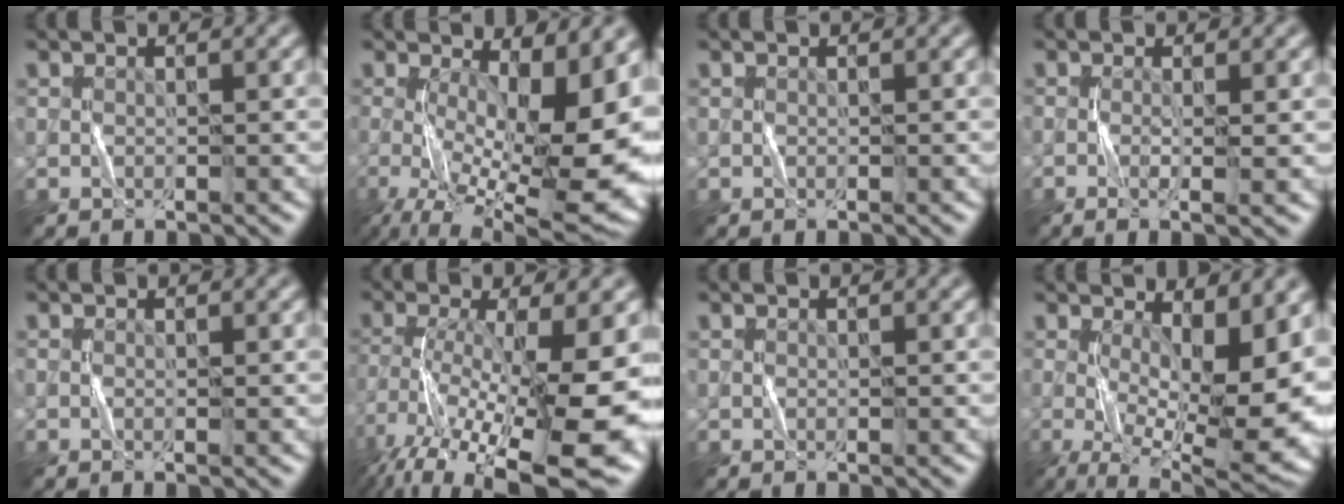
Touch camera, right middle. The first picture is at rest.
{"total": 15.1, "force": [-0.8, 5.1, 14.2], "torque": [-0.200, -0.008, 0.003]}
{"total": 0.0}
{"total": 2.1, "force": [-0.2, 0.4, 2.1], "torque": [-0.032, -0.003, -0.006]}
{"total": 0.0}
{"total": 15.2, "force": [-7.1, 4.7, 12.6], "torque": [-0.240, -0.026, -0.108]}
{"total": 0.0}
{"total": 12.5, "force": [0.2, 4.2, 11.7], "torque": [-0.158, 0.002, 0.010]}